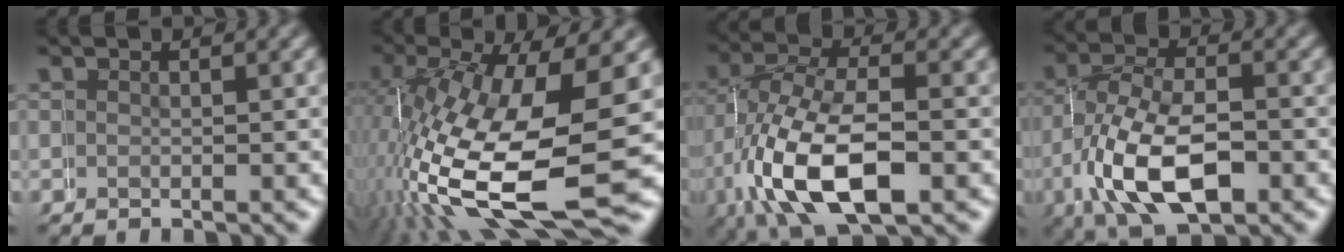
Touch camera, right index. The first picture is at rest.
{"total": 13.0, "force": [-2.8, 6.3, 11.0], "torque": [-0.226, -0.054, -0.010]}
{"total": 8.8, "force": [-2.1, 5.4, 6.6], "torque": [-0.154, -0.036, -0.013]}
{"total": 7.8, "force": [-2.2, 5.1, 5.6], "torque": [-0.131, -0.039, -0.013]}